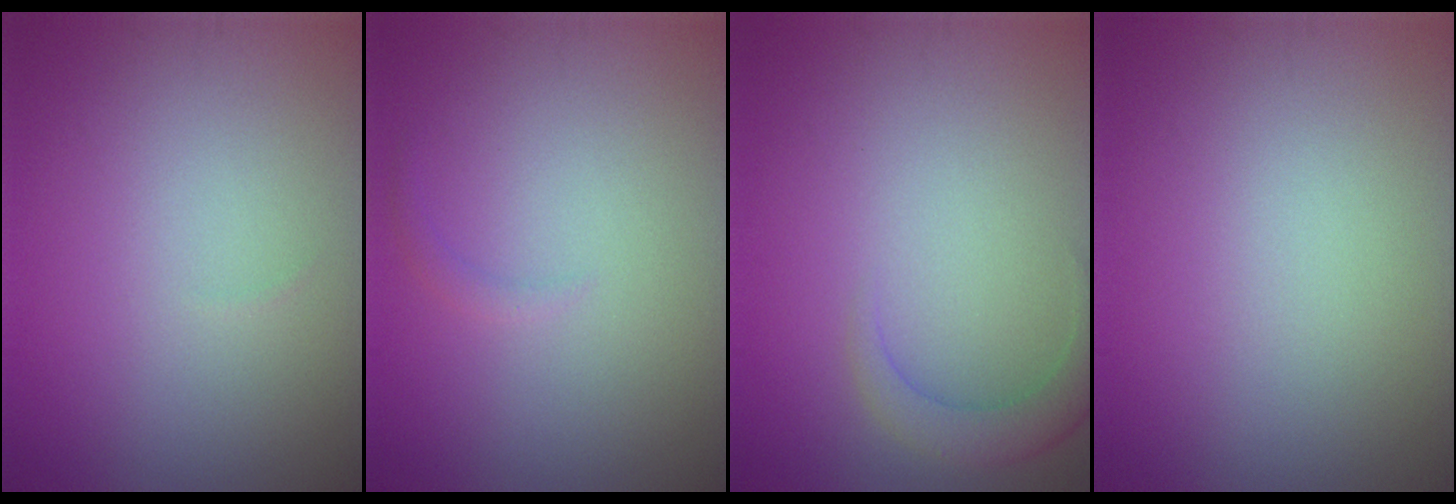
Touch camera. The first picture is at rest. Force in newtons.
{"total": 0.7, "press": 0.7, "slide": 0.1}
{"total": 2.4, "press": 2.4, "slide": 0.3}
{"total": 0.0}